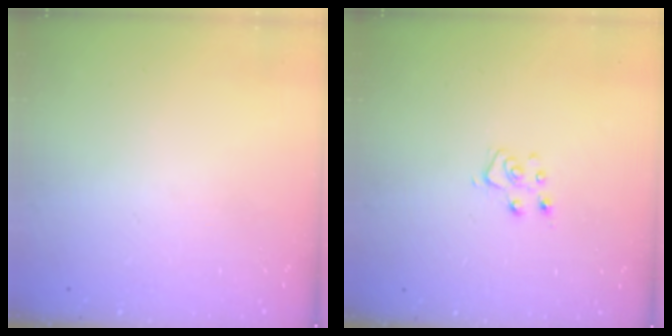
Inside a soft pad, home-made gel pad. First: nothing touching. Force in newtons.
{"total": 5.7, "press": 5.7, "slide": 0.5}